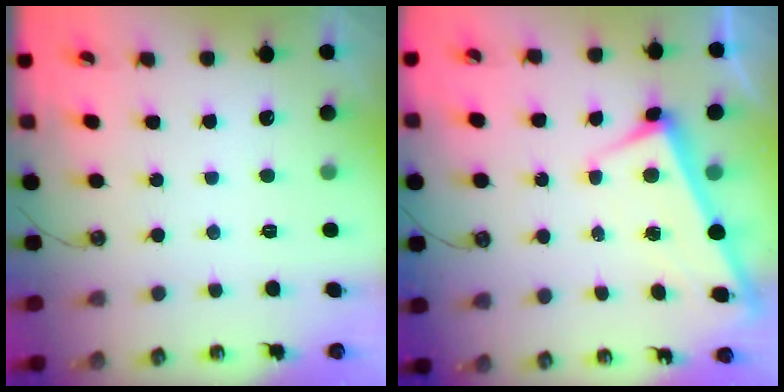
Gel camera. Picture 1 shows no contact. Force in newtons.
{"total": 2.7, "press": 2.7, "slide": 0.4}